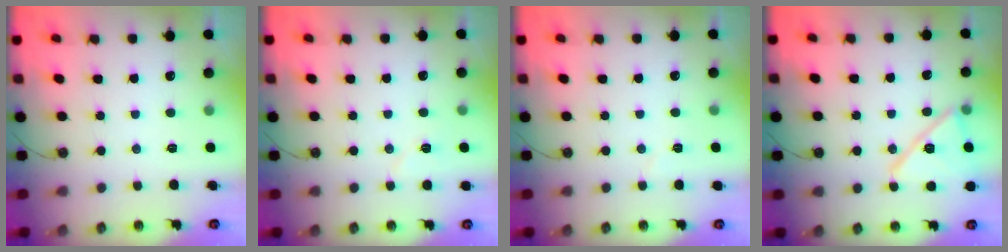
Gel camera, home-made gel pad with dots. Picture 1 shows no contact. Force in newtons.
{"total": 5.8, "press": 3.5, "slide": 4.6}
{"total": 2.9, "press": 2.7, "slide": 1.2}
{"total": 14.7, "press": 14.7, "slide": 0.6}